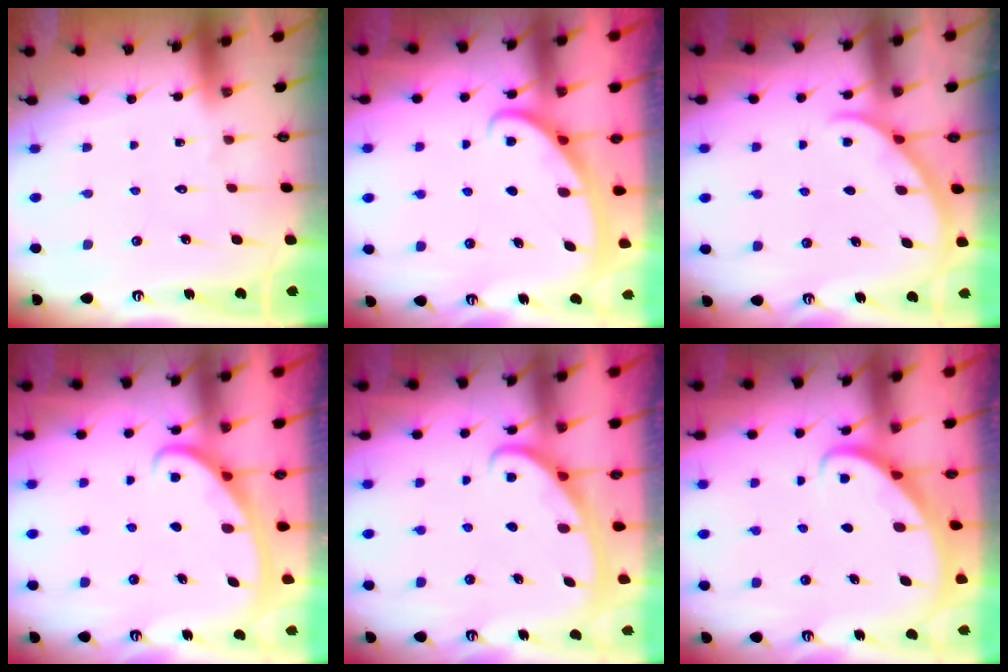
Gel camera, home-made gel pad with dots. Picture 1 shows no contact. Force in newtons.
{"total": 2.9, "press": 2.9, "slide": 0.3}
{"total": 2.0, "press": 2.0, "slide": 0.2}
{"total": 2.8, "press": 2.8, "slide": 0.4}
{"total": 3.0, "press": 3.0, "slide": 0.4}
{"total": 2.8, "press": 2.8, "slide": 0.2}